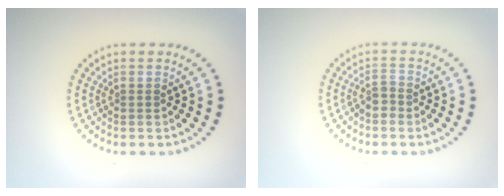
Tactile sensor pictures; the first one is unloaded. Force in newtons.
{"total": 1.6, "press": 1.3, "slide": 0.9}